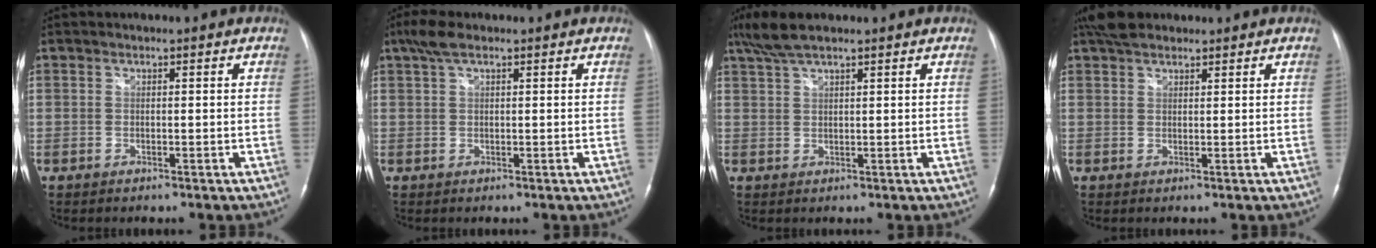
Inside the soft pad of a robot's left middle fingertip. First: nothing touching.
{"total": 3.4, "force": [2.2, 1.0, 2.4], "torque": [-0.058, 0.019, 0.045]}
{"total": 5.1, "force": [4.0, 0.7, 3.1], "torque": [-0.073, 0.017, 0.079]}
{"total": 4.8, "force": [3.9, 1.9, 2.0], "torque": [-0.042, 0.022, 0.072]}